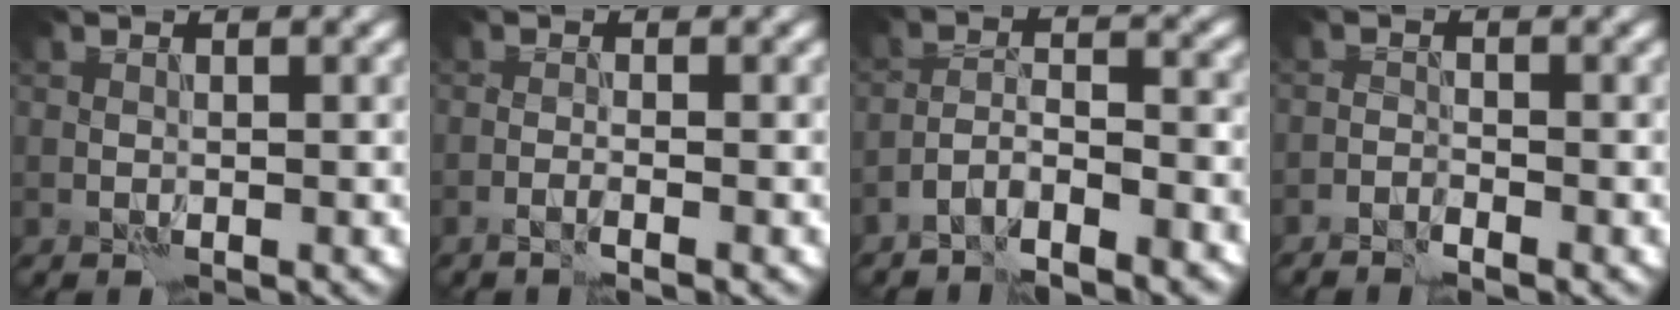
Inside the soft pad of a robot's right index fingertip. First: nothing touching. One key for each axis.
{"total": 1.1, "fx": -0.8, "fy": -0.2, "fz": 0.7, "tx": -0.010, "ty": 0.002, "tz": -0.019}
{"total": 4.3, "fx": -3.5, "fy": 0.9, "fz": 2.3, "tx": -0.035, "ty": 0.005, "tz": -0.066}
{"total": 1.3, "fx": -1.2, "fy": 0.0, "fz": 0.4, "tx": -0.011, "ty": 0.001, "tz": -0.029}